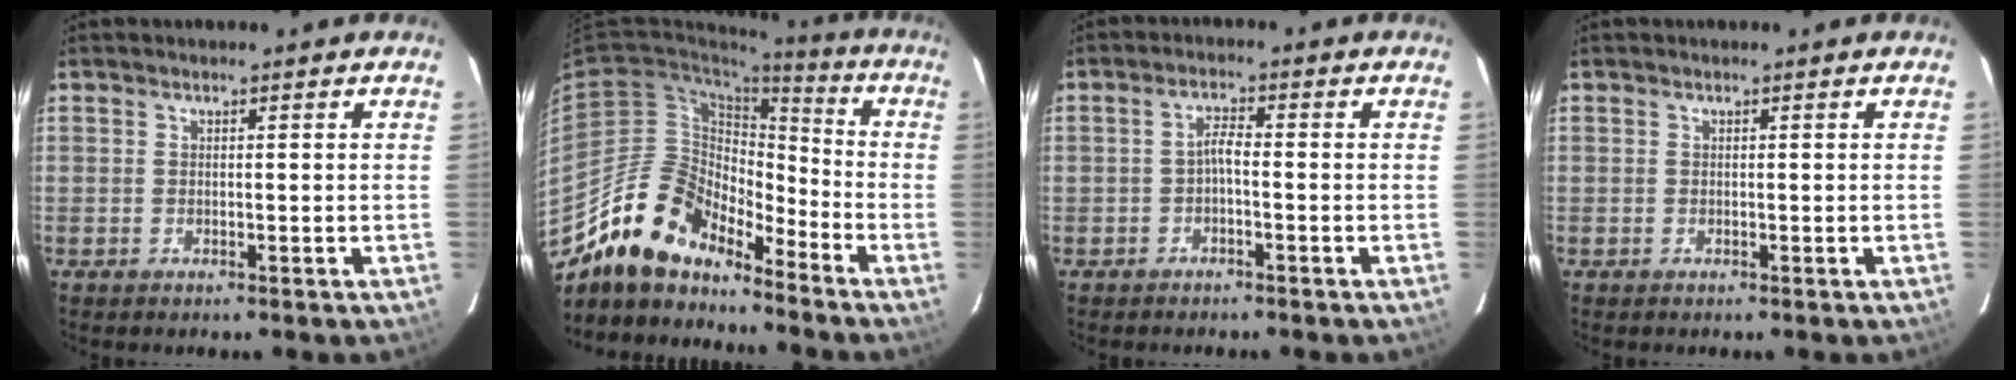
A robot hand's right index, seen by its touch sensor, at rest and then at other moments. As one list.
[{"total": 16.5, "force": [-13.5, 6.9, 6.5], "torque": [-0.130, 0.014, -0.246]}, {"total": 2.2, "force": [-1.0, 0.5, 1.9], "torque": [-0.037, 0.010, -0.020]}, {"total": 0.0}]